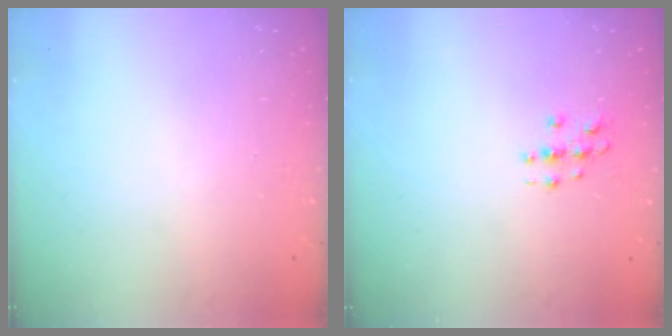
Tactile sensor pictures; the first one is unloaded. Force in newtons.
{"total": 2.8, "press": 2.8, "slide": 0.3}